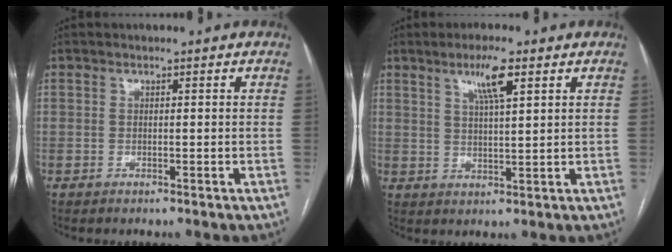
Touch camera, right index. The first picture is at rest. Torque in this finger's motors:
{"motor_torque": [0.70, 0.53, 0.10, 0.07]}